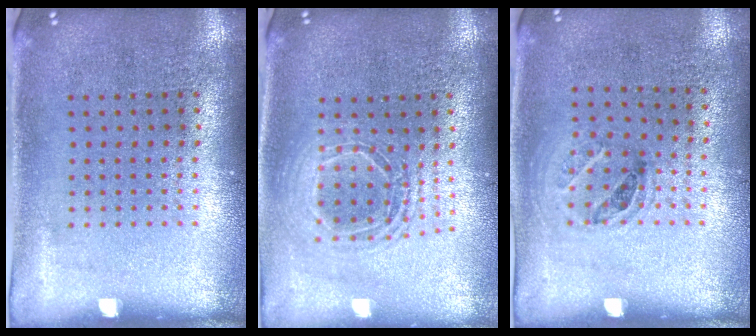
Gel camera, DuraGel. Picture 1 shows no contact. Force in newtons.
{"total": 1.6, "press": 1.3, "slide": 0.8}
{"total": 1.0, "press": 0.7, "slide": 0.7}